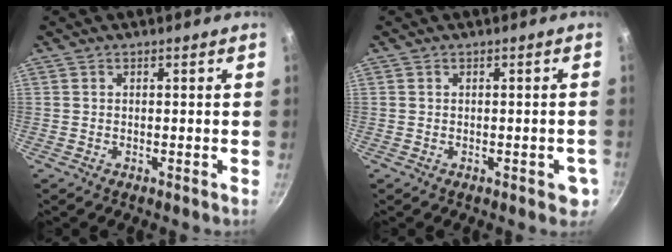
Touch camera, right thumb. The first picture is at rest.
{"total": 3.0, "force": [-0.9, 1.7, 2.3], "torque": [-0.009, 0.008, -0.010]}